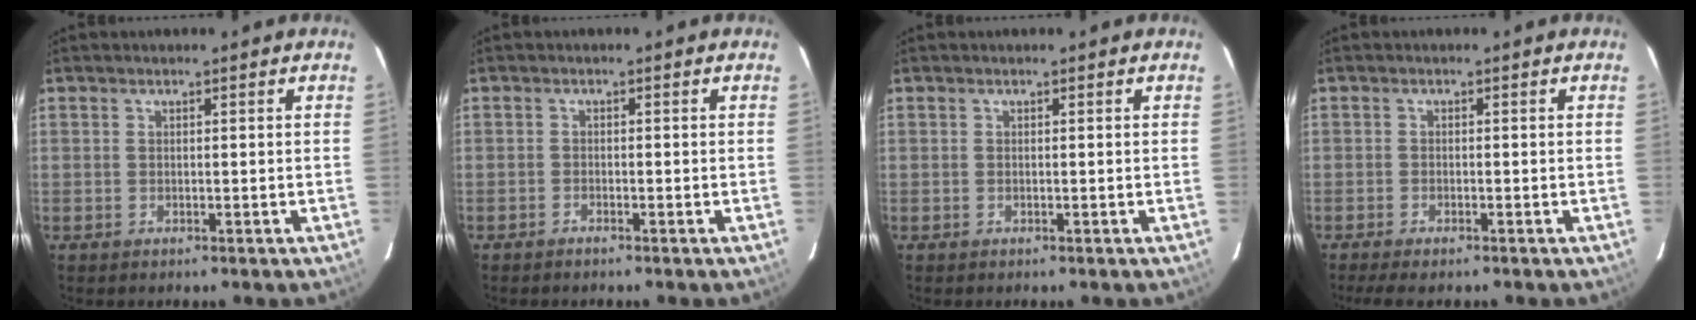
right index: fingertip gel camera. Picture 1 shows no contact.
{"total": 0.8, "force": [-0.8, 0.1, 0.1], "torque": [-0.008, 0.000, -0.017]}
{"total": 0.0}
{"total": 5.8, "force": [-4.7, 1.2, 3.2], "torque": [-0.075, -0.023, -0.081]}